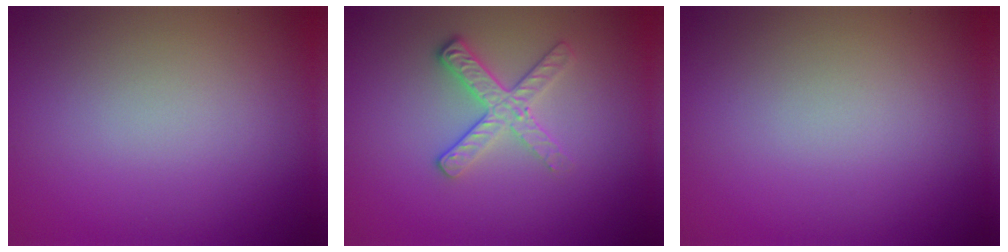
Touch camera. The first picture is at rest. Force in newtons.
{"total": 2.8, "press": 2.5, "slide": 1.3}
{"total": 0.0}